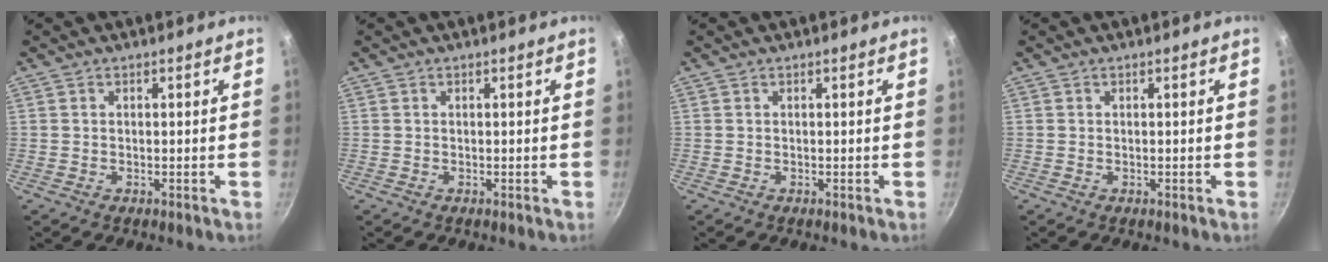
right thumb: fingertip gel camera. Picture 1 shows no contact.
{"total": 0.0}
{"total": 0.0}
{"total": 0.0}